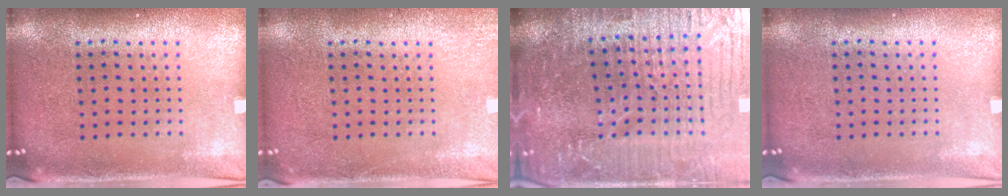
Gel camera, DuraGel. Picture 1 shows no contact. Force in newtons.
{"total": 1.5, "press": 1.5, "slide": 0.3}
{"total": 5.8, "press": 5.2, "slide": 2.6}
{"total": 0.0}